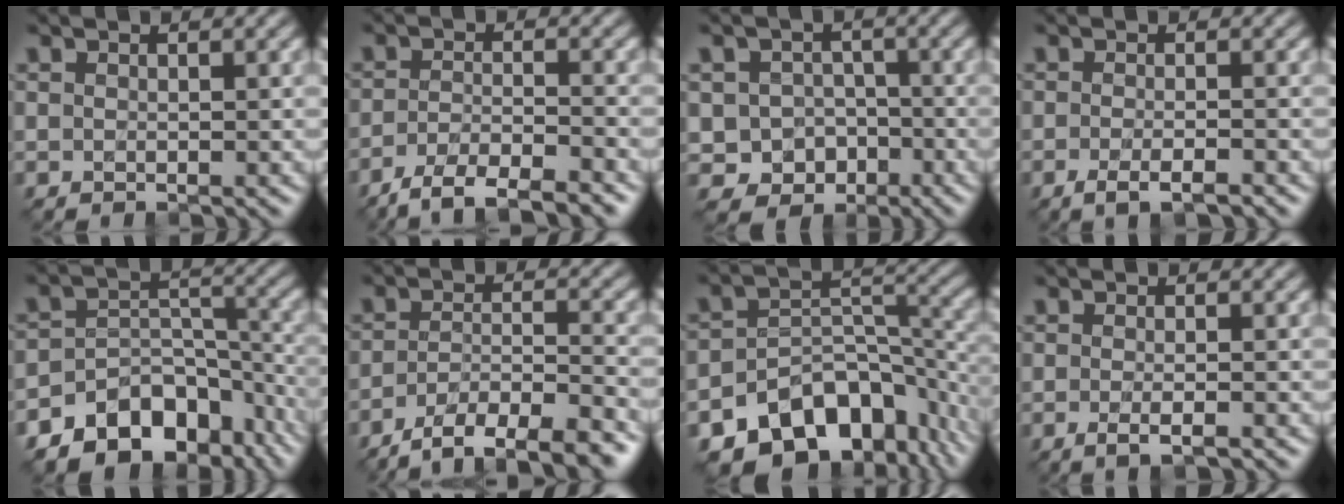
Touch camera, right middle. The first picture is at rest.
{"total": 5.3, "force": [-4.3, 1.0, 3.0], "torque": [-0.047, -0.007, -0.077]}
{"total": 3.8, "force": [-1.5, 3.2, 1.3], "torque": [-0.021, -0.007, -0.026]}
{"total": 2.7, "force": [-1.6, 0.5, 2.1], "torque": [-0.031, -0.006, -0.027]}
{"total": 11.3, "force": [-8.3, 6.7, 3.9], "torque": [-0.052, 0.006, -0.121]}
{"total": 8.4, "force": [-6.5, 2.2, 4.9], "torque": [-0.077, -0.006, -0.104]}
{"total": 13.1, "force": [-8.9, 7.4, 6.1], "torque": [-0.103, -0.019, -0.128]}
{"total": 2.1, "force": [-0.9, 0.4, 1.8], "torque": [-0.024, -0.008, -0.017]}